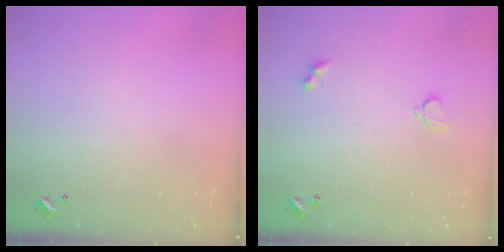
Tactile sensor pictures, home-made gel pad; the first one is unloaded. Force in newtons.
{"total": 2.1, "press": 2.1, "slide": 0.5}